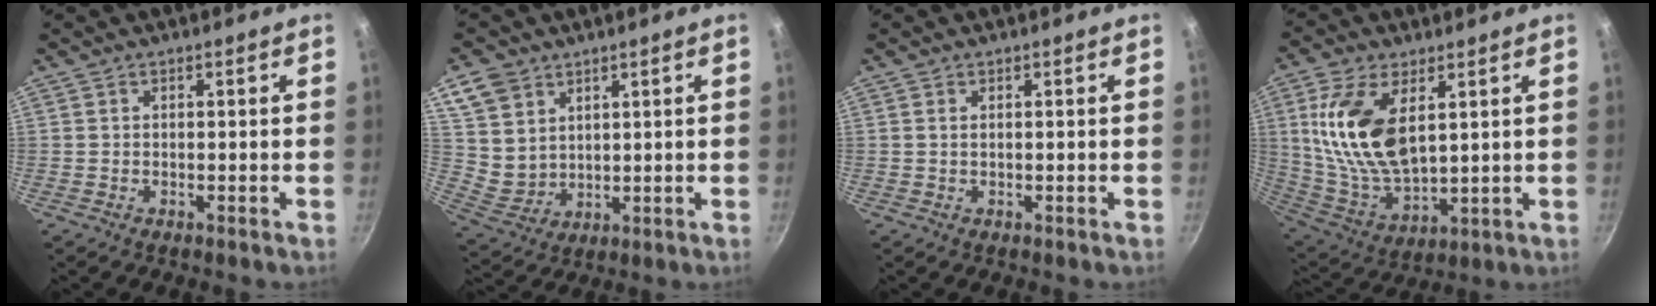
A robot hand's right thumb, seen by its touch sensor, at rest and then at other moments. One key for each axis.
{"total": 9.6, "fx": 5.0, "fy": 7.3, "fz": 3.7, "tx": -0.049, "ty": -0.018, "tz": 0.113}
{"total": 0.7, "fx": 0.2, "fy": 0.3, "fz": 0.6, "tx": -0.011, "ty": 0.001, "tz": 0.004}
{"total": 17.3, "fx": 4.9, "fy": 9.1, "fz": 13.9, "tx": -0.266, "ty": -0.028, "tz": 0.107}